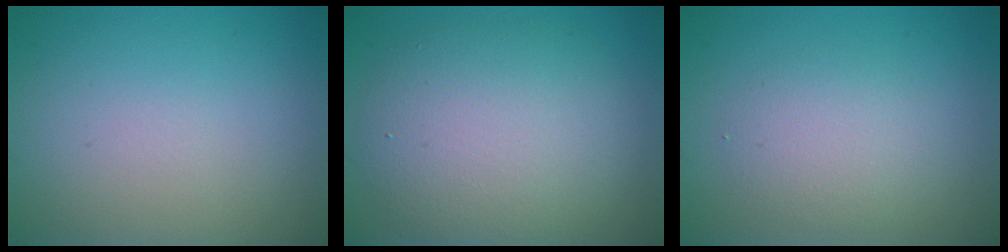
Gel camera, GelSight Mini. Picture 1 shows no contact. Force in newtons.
{"total": 7.4, "press": 7.4, "slide": 0.8}
{"total": 2.5, "press": 2.5, "slide": 0.1}